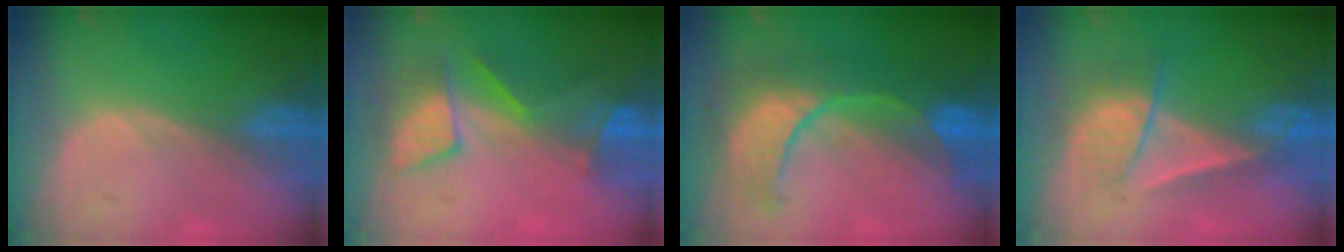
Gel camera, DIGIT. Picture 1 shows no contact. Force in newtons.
{"total": 7.5, "press": 7.4, "slide": 1.5}
{"total": 9.6, "press": 9.6, "slide": 0.7}
{"total": 7.1, "press": 6.1, "slide": 3.7}